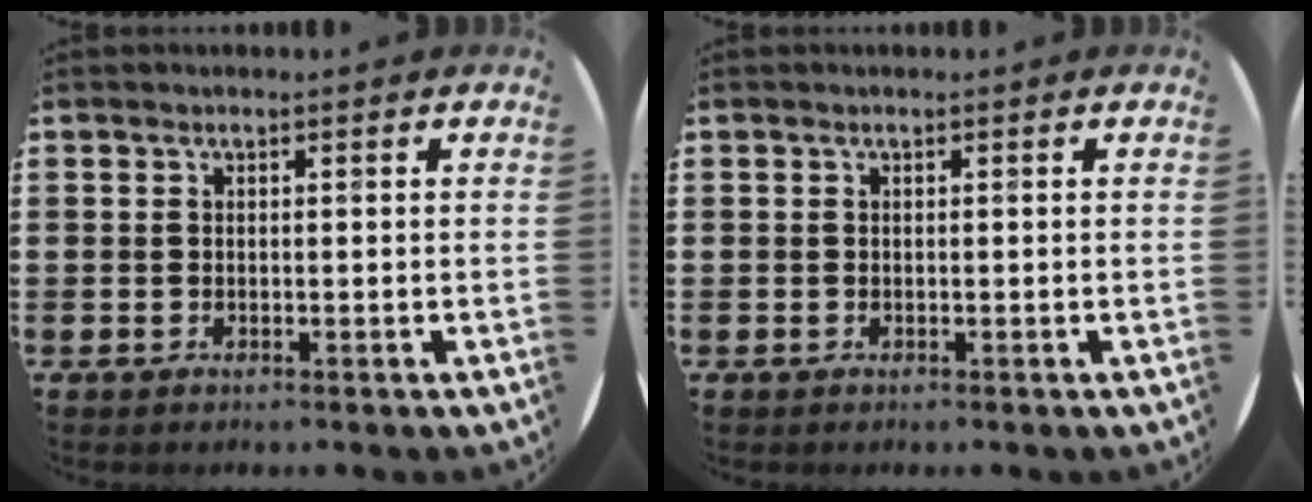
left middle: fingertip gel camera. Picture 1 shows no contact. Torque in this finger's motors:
{"motor_torque": [-0.12, -0.05, -0.01, 0.00]}